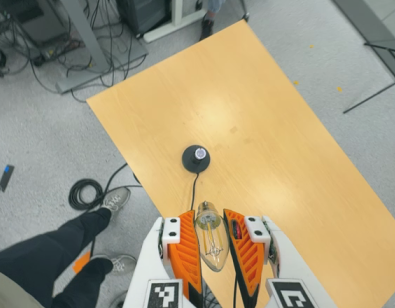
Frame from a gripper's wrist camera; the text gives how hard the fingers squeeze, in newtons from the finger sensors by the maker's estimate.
{"total": 20.9, "left": 22.0, "right": 19.8}